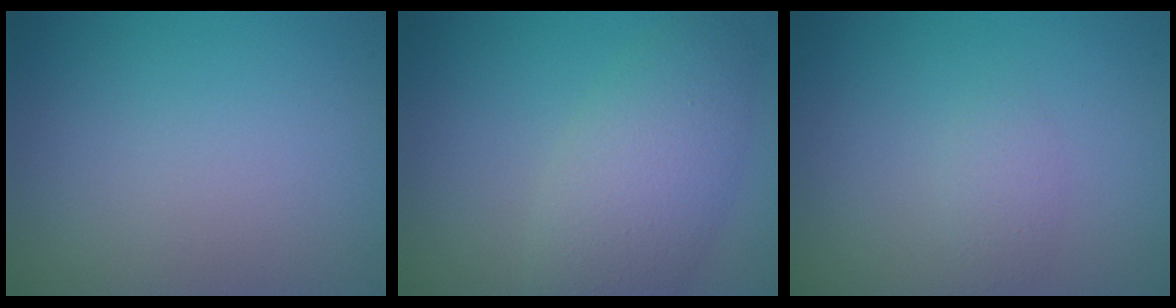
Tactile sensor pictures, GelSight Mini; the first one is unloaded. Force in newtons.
{"total": 5.2, "press": 5.2, "slide": 0.2}
{"total": 1.2, "press": 1.2, "slide": 0.0}